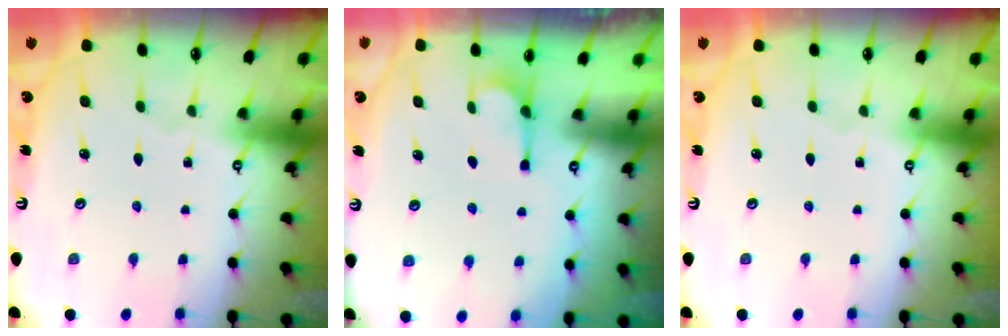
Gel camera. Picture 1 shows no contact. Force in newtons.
{"total": 3.7, "press": 3.5, "slide": 1.1}
{"total": 0.0}